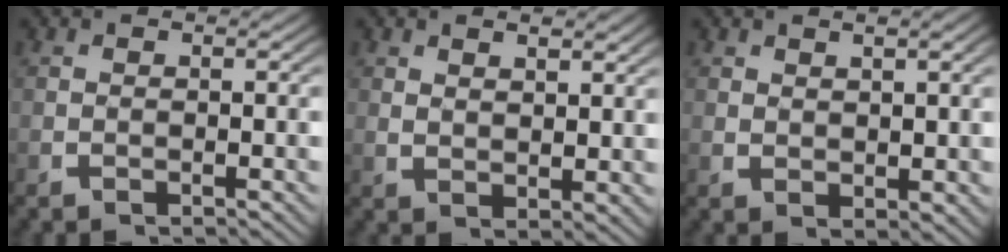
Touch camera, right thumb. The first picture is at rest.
{"total": 2.1, "force": [1.7, 0.4, 1.1], "torque": [-0.022, -0.005, 0.041]}
{"total": 1.6, "force": [1.3, 0.4, 1.0], "torque": [-0.012, -0.002, 0.032]}